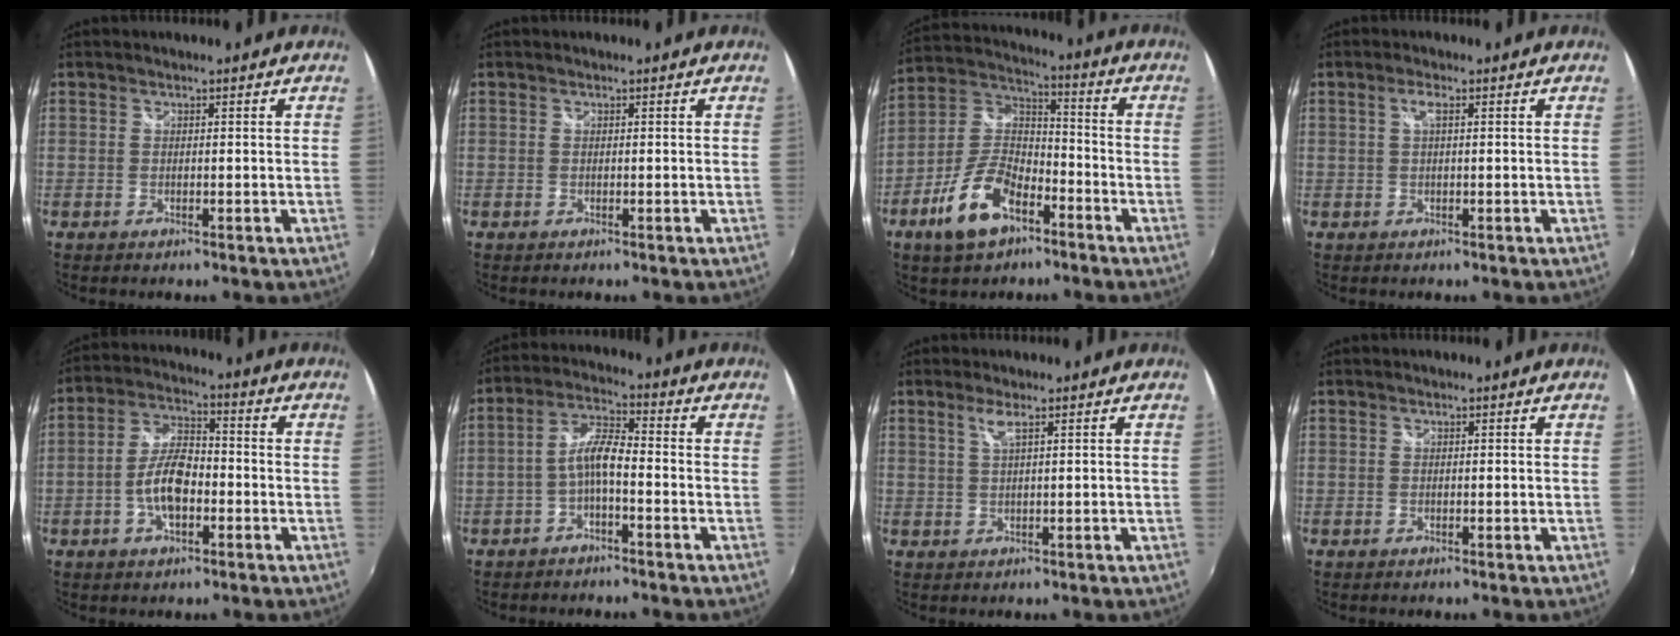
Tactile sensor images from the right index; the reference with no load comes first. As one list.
[{"total": 0.0}, {"total": 13.5, "force": [-7.2, 6.9, 9.0], "torque": [-0.190, 0.012, -0.130]}, {"total": 1.6, "force": [0.4, 0.1, 1.6], "torque": [-0.028, 0.003, 0.005]}, {"total": 8.8, "force": [-2.7, 4.2, 7.2], "torque": [-0.146, 0.011, -0.048]}, {"total": 5.7, "force": [-2.3, 1.4, 5.0], "torque": [-0.108, 0.015, -0.042]}, {"total": 2.1, "force": [1.1, -0.2, 1.8], "torque": [-0.034, -0.001, 0.022]}, {"total": 0.0}]